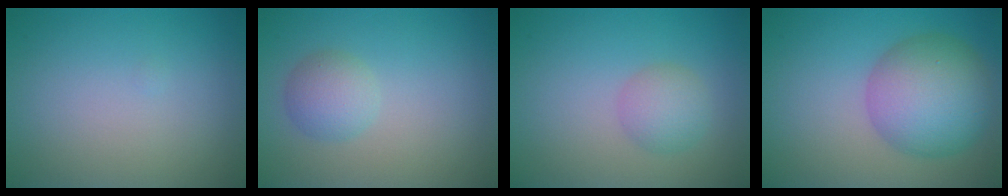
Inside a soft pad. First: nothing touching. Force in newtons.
{"total": 2.4, "press": 2.4, "slide": 0.0}
{"total": 2.4, "press": 2.4, "slide": 0.1}
{"total": 7.8, "press": 7.8, "slide": 0.2}